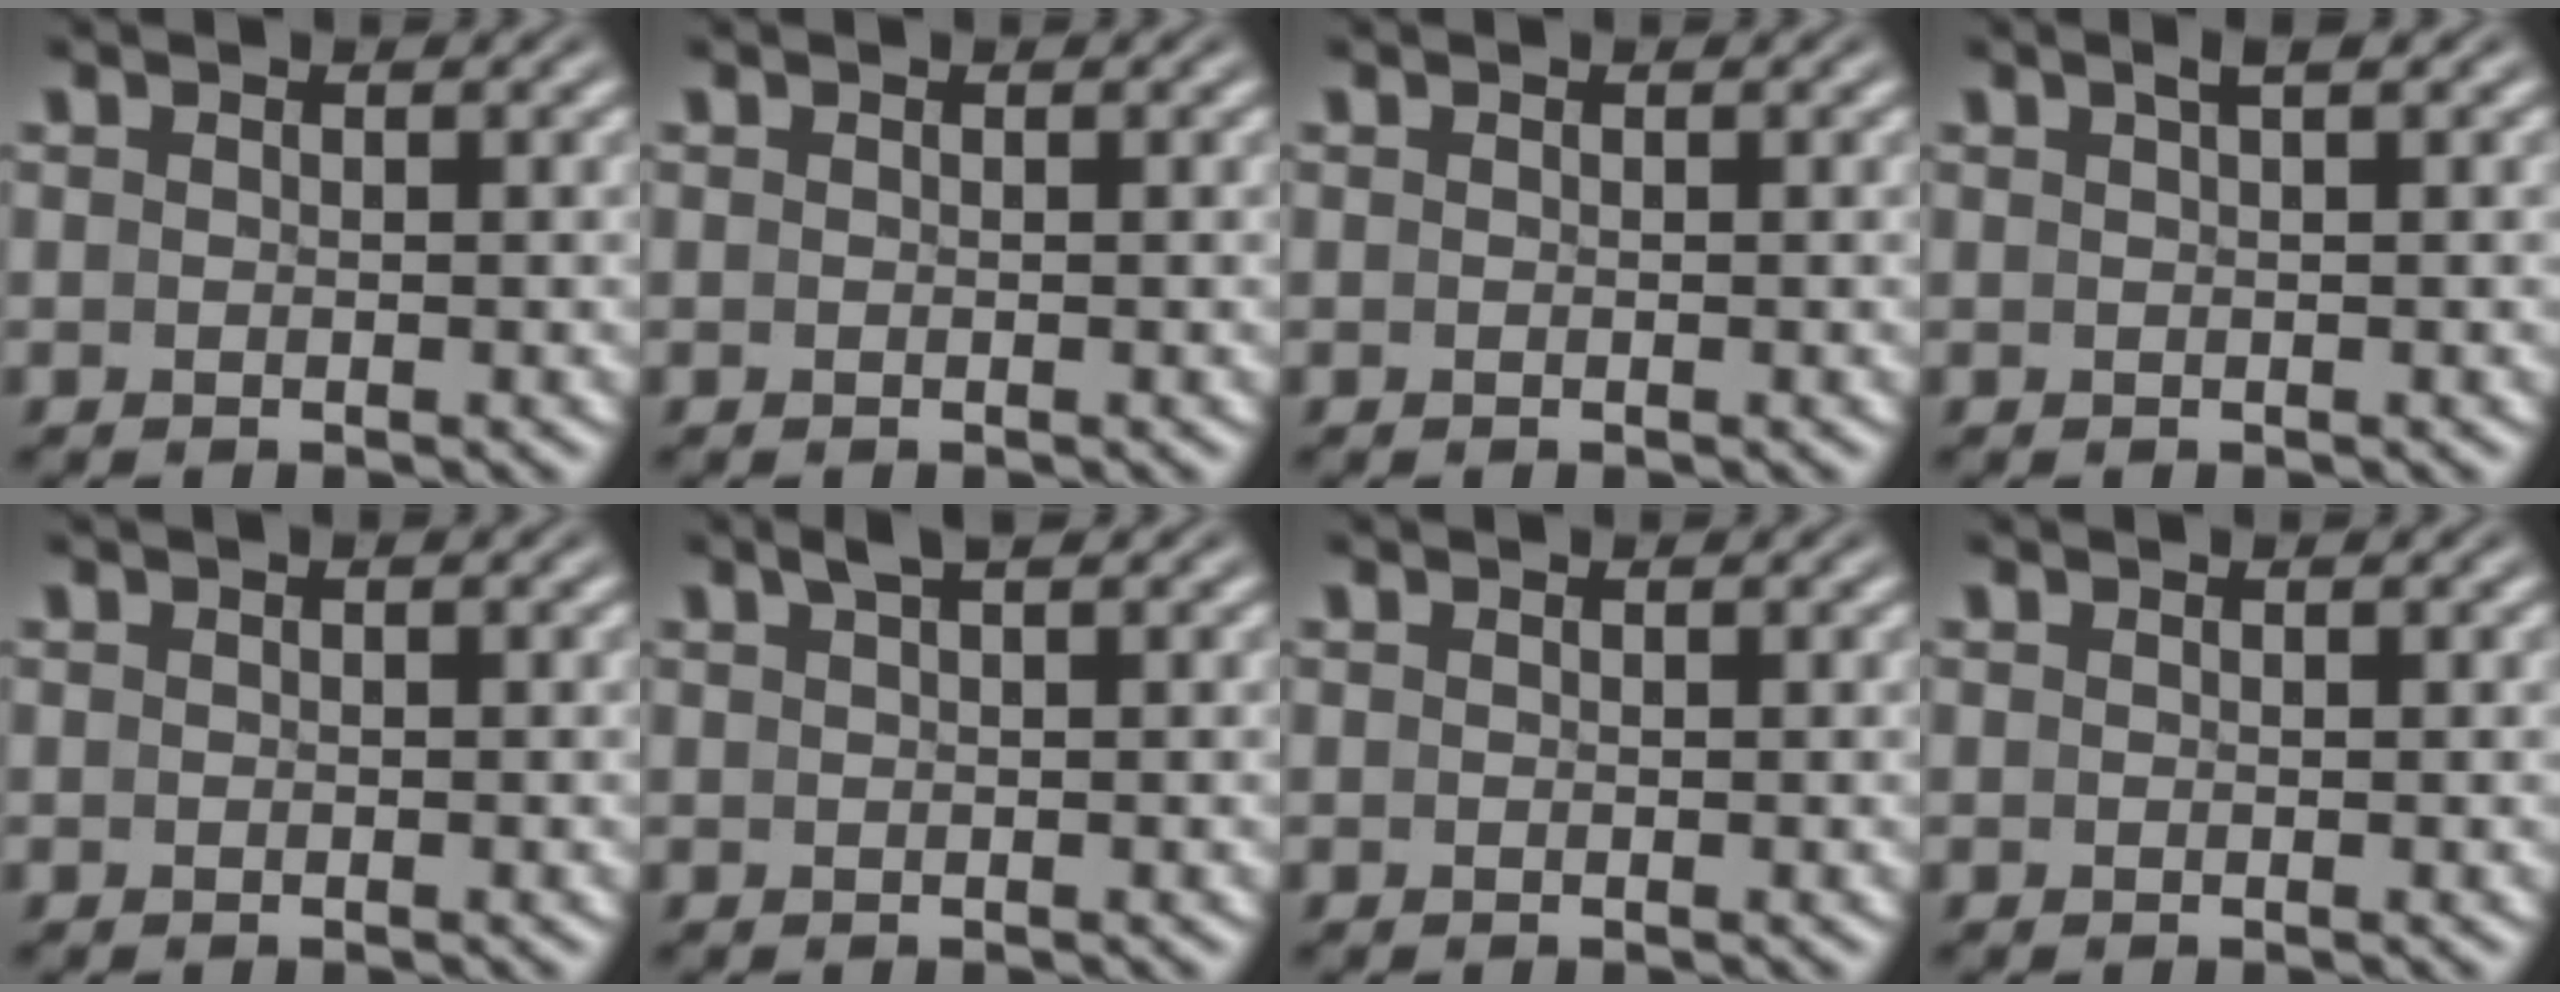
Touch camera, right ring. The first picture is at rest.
{"total": 0.0}
{"total": 0.0}
{"total": 1.3, "force": [0.7, -0.6, 0.9], "torque": [-0.008, 0.006, 0.013]}
{"total": 0.0}
{"total": 1.4, "force": [1.1, -0.4, 0.9], "torque": [-0.009, 0.006, 0.019]}
{"total": 0.0}
{"total": 0.0}